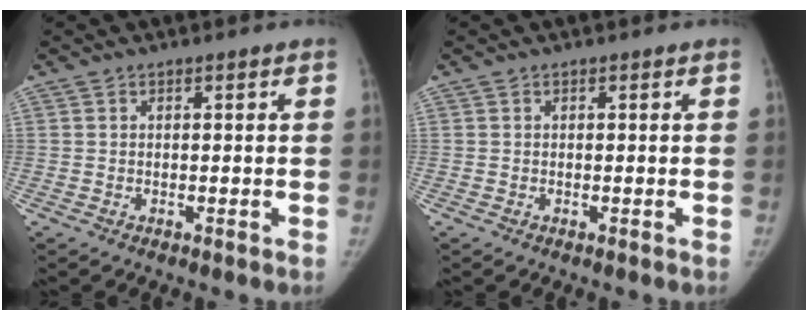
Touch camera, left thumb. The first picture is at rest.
{"total": 0.0}